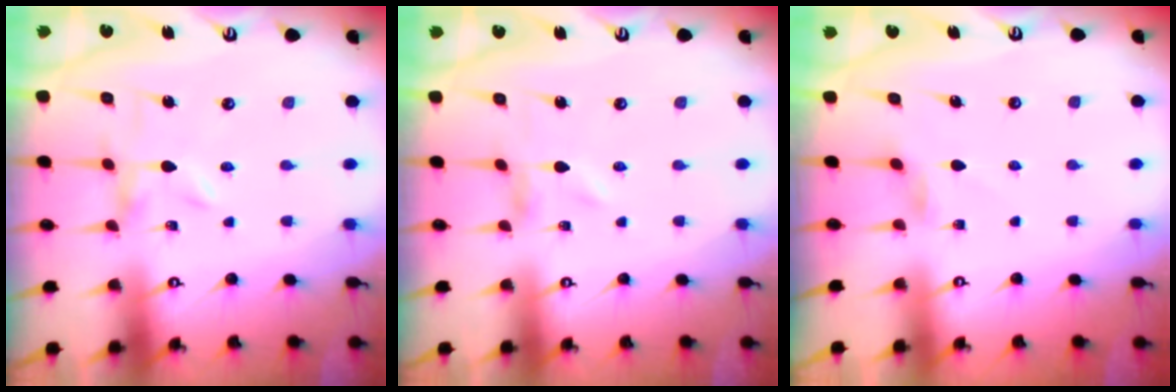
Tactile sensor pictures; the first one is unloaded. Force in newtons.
{"total": 0.6, "press": 0.6, "slide": 0.2}
{"total": 2.9, "press": 2.8, "slide": 0.5}